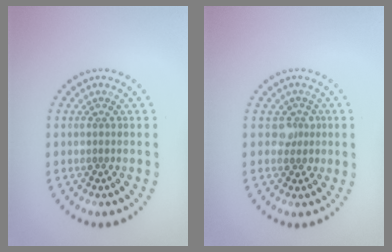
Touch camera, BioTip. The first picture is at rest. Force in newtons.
{"total": 1.7, "press": 1.4, "slide": 0.9}